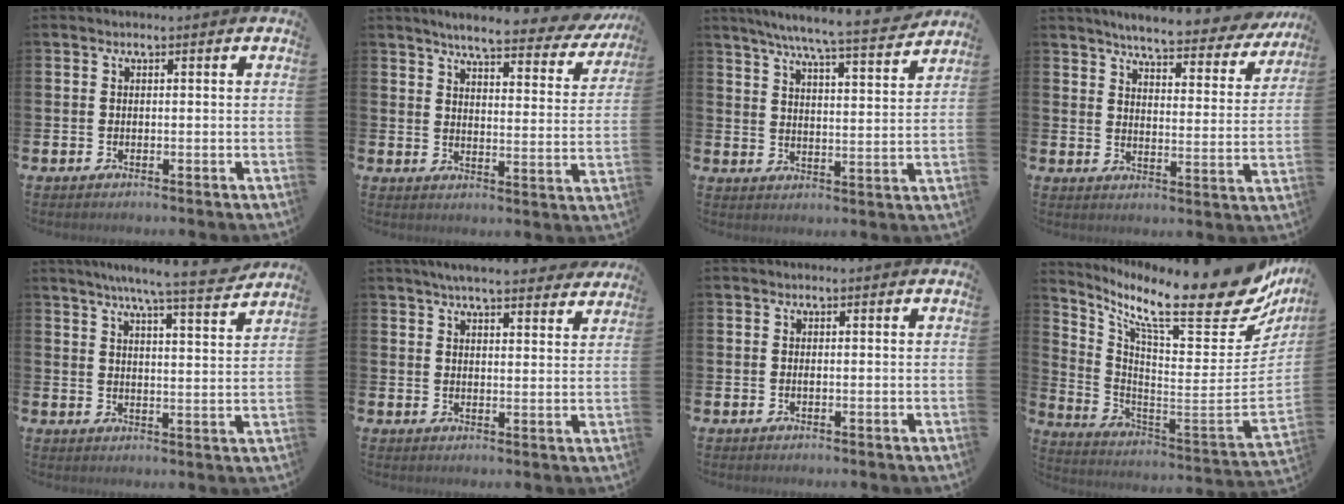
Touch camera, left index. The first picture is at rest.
{"total": 5.7, "force": [5.1, 0.7, 2.5], "torque": [-0.057, -0.036, 0.078]}
{"total": 7.5, "force": [7.0, -0.1, 2.8], "torque": [-0.072, -0.047, 0.120]}
{"total": 5.3, "force": [4.9, 0.6, 1.8], "torque": [-0.053, -0.038, 0.079]}
{"total": 7.4, "force": [6.8, -0.4, 2.8], "torque": [-0.062, -0.038, 0.118]}
{"total": 5.6, "force": [5.3, 0.5, 1.7], "torque": [-0.037, -0.023, 0.094]}
{"total": 0.0}
{"total": 14.4, "force": [10.8, 3.4, 8.9], "torque": [-0.151, -0.097, 0.167]}